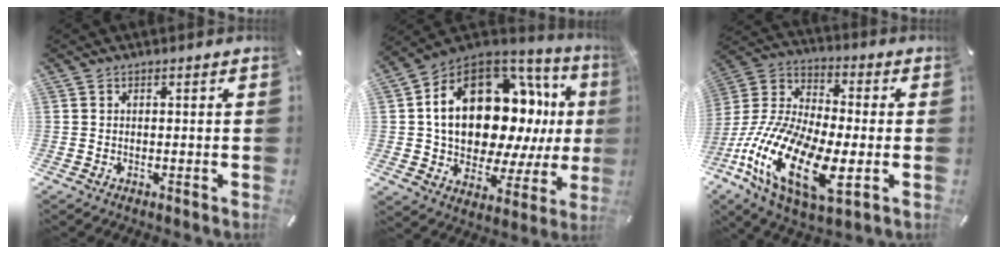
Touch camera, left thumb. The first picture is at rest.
{"total": 23.4, "force": [5.9, 14.1, 17.7], "torque": [-0.300, -0.051, 0.108]}
{"total": 21.2, "force": [-7.2, 9.7, 17.4], "torque": [-0.384, 0.010, -0.125]}